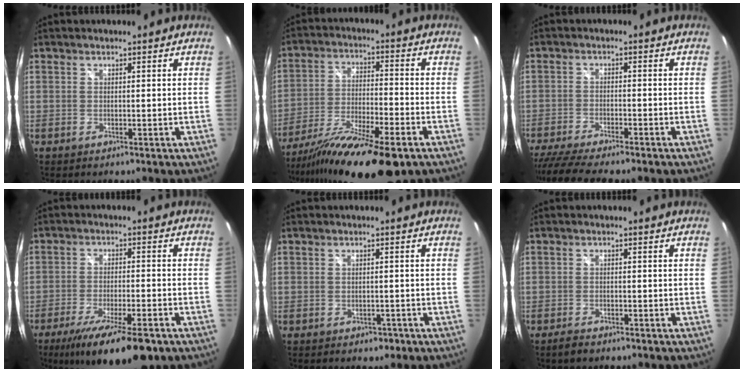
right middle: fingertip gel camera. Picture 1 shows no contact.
{"total": 19.1, "force": [-14.0, 3.0, 12.7], "torque": [-0.240, -0.050, -0.237]}
{"total": 10.5, "force": [-9.1, 0.8, 5.0], "torque": [-0.122, -0.034, -0.153]}
{"total": 15.3, "force": [-10.4, 3.9, 10.6], "torque": [-0.200, -0.045, -0.167]}
{"total": 2.4, "force": [-1.4, 1.7, 0.9], "torque": [-0.017, -0.007, -0.016]}
{"total": 2.5, "force": [-2.0, 0.9, 1.0], "torque": [-0.028, -0.007, -0.037]}